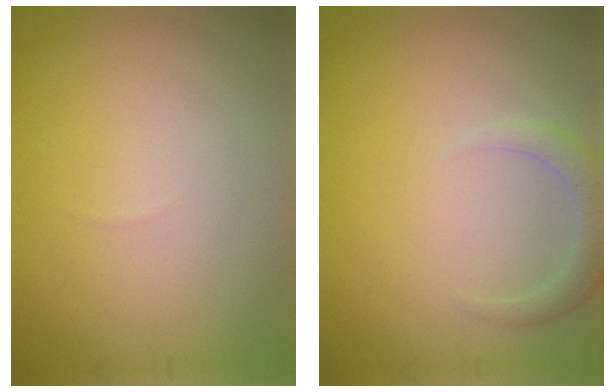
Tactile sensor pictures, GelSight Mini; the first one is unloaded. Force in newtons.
{"total": 2.0, "press": 2.0, "slide": 0.3}